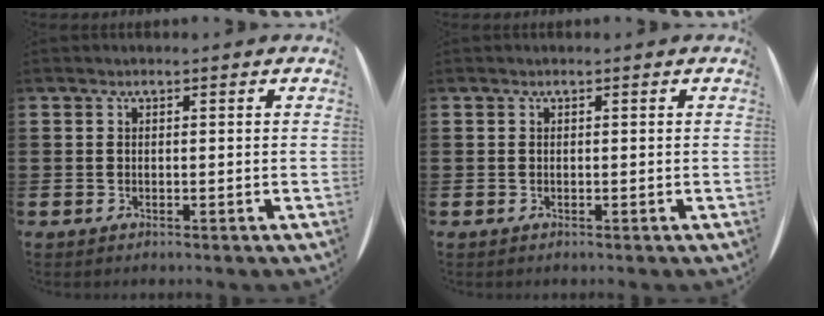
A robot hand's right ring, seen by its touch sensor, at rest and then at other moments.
{"total": 0.0}